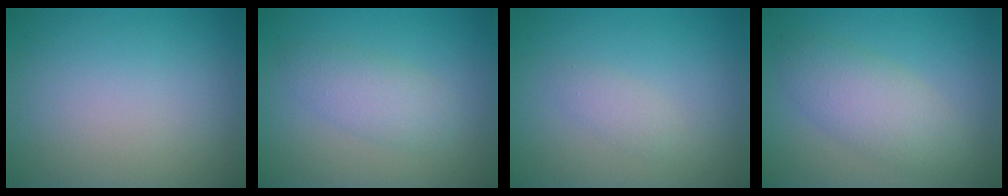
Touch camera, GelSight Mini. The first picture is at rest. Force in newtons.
{"total": 2.8, "press": 2.8, "slide": 0.1}
{"total": 1.2, "press": 1.2, "slide": 0.1}
{"total": 4.3, "press": 4.3, "slide": 0.0}